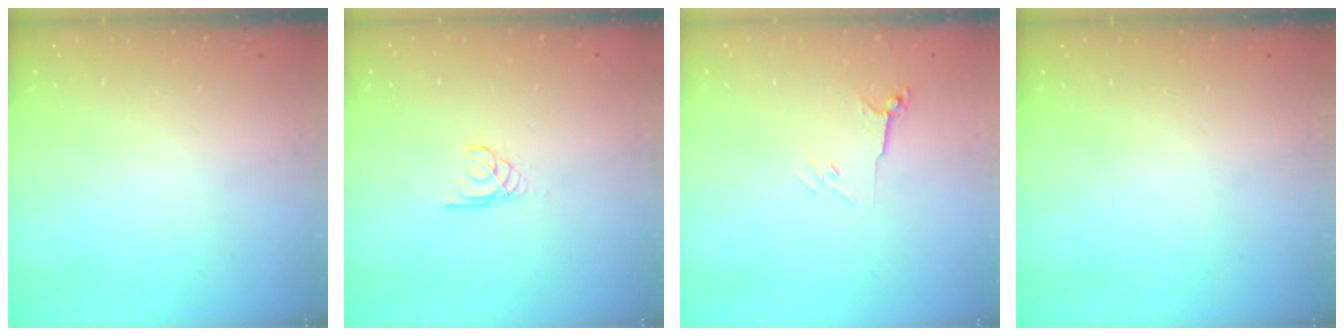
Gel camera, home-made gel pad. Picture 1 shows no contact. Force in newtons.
{"total": 1.7, "press": 1.7, "slide": 0.2}
{"total": 3.5, "press": 3.5, "slide": 0.7}
{"total": 0.0}